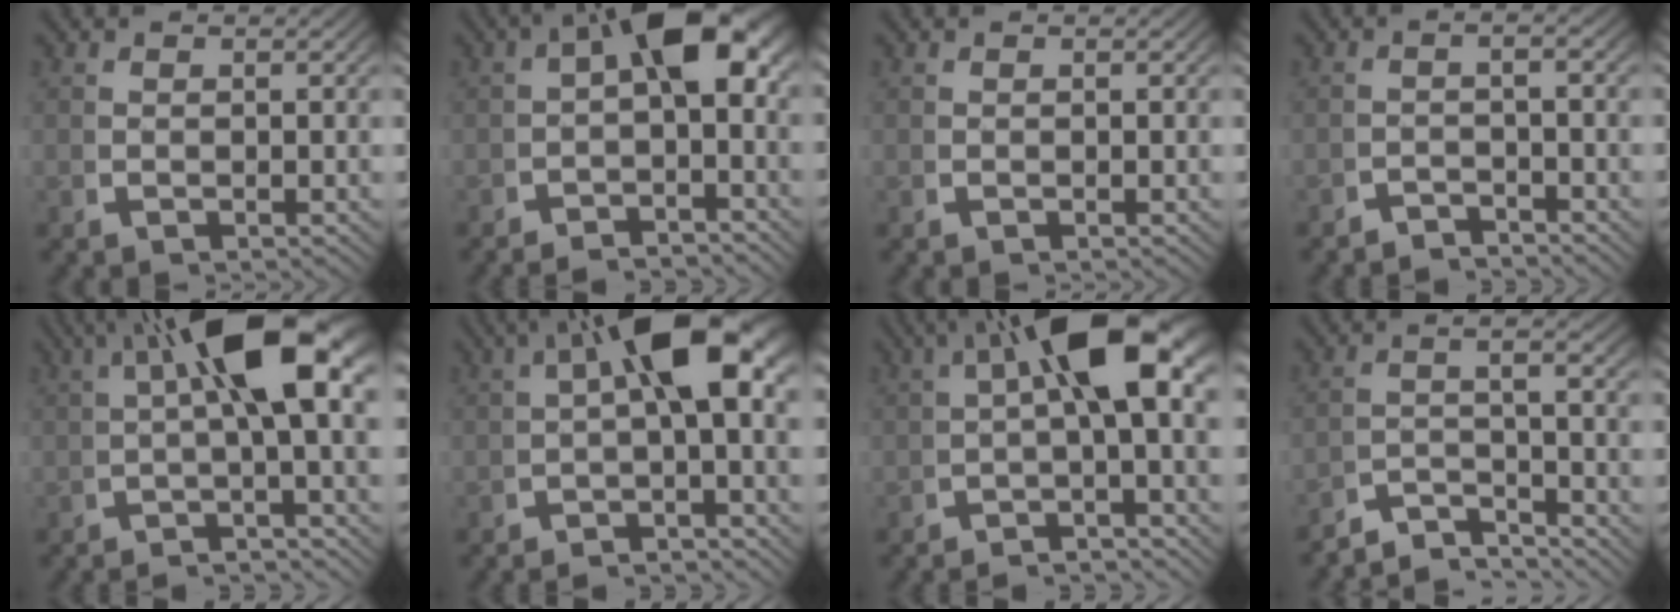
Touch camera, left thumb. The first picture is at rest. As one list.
[{"total": 7.8, "force": [-0.7, 3.9, 6.7], "torque": [-0.082, -0.002, -0.016]}, {"total": 0.0}, {"total": 2.6, "force": [-2.5, 0.3, 0.6], "torque": [-0.006, -0.008, -0.043]}, {"total": 11.3, "force": [0.7, 4.3, 10.4], "torque": [-0.151, 0.010, 0.006]}, {"total": 9.3, "force": [0.2, 3.8, 8.5], "torque": [-0.123, 0.002, 0.001]}, {"total": 10.3, "force": [0.2, 4.2, 9.4], "torque": [-0.135, 0.004, 0.000]}, {"total": 4.6, "force": [-3.9, 1.4, 2.1], "torque": [-0.031, -0.013, -0.068]}]